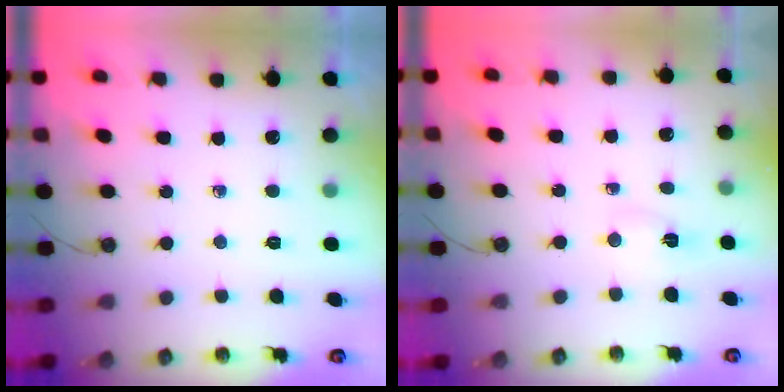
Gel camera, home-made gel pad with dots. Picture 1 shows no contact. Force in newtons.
{"total": 3.0, "press": 1.8, "slide": 2.4}